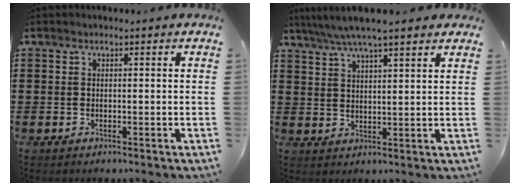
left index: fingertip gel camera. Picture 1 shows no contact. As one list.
[{"total": 5.6, "force": [4.5, 0.3, 3.2], "torque": [-0.074, -0.011, 0.079]}]